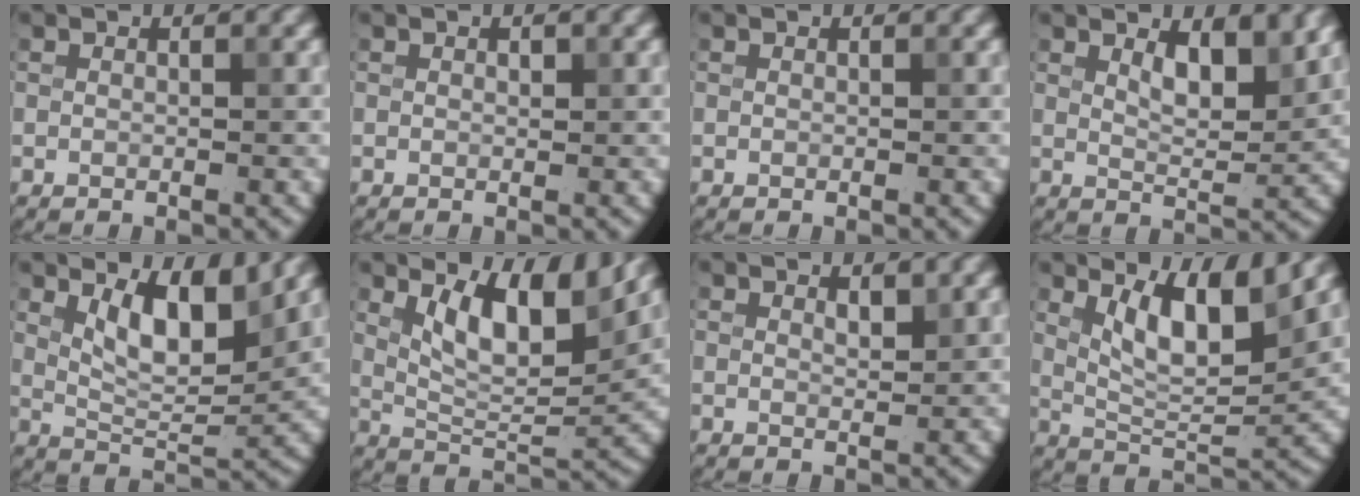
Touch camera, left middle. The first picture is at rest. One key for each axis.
{"total": 0.5, "fx": 0.2, "fy": 0.3, "fz": 0.4, "tx": -0.005, "ty": 0.000, "tz": 0.002}
{"total": 0.0}
{"total": 3.8, "fx": 2.1, "fy": 1.3, "fz": 2.9, "tx": -0.050, "ty": -0.007, "tz": 0.035}
{"total": 5.6, "fx": 2.5, "fy": 2.1, "fz": 4.6, "tx": -0.081, "ty": -0.006, "tz": 0.045}
{"total": 6.9, "fx": 3.1, "fy": 2.6, "fz": 5.6, "tx": -0.094, "ty": -0.008, "tz": 0.054}
{"total": 1.1, "fx": 0.8, "fy": 0.3, "fz": 0.7, "tx": -0.013, "ty": -0.003, "tz": 0.014}
{"total": 6.3, "fx": 2.9, "fy": 1.9, "fz": 5.3, "tx": -0.092, "ty": -0.009, "tz": 0.053}